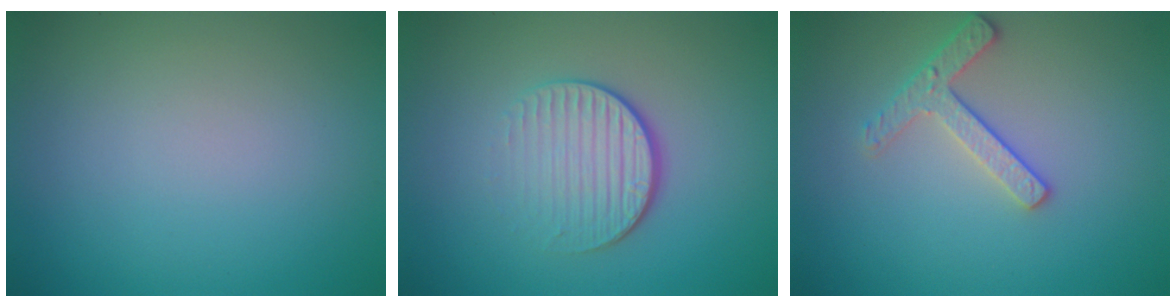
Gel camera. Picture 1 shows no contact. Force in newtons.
{"total": 4.0, "press": 2.7, "slide": 3.0}
{"total": 2.5, "press": 2.4, "slide": 0.7}